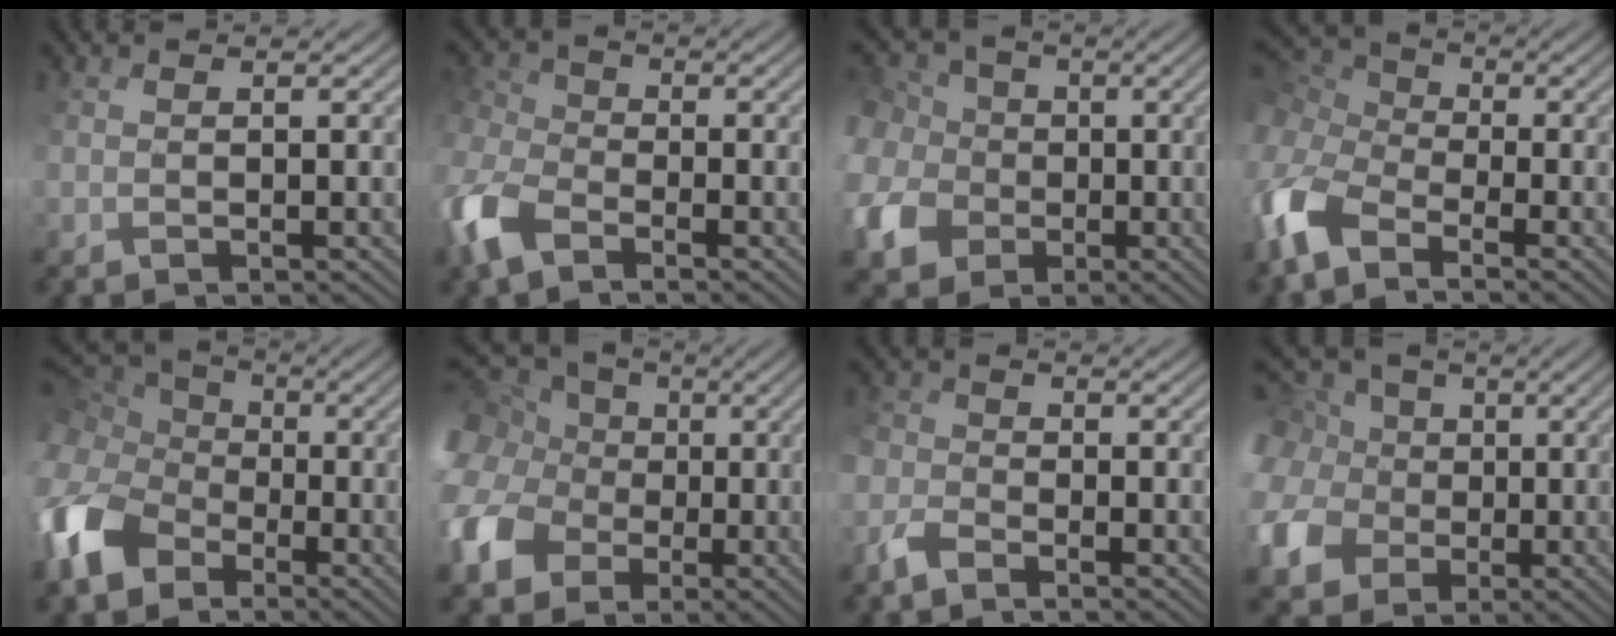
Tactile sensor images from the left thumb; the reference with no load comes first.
{"total": 7.5, "force": [-3.3, 4.4, 5.0], "torque": [-0.145, -0.006, -0.076]}
{"total": 10.6, "force": [0.4, 9.6, 4.6], "torque": [-0.168, -0.004, 0.000]}
{"total": 10.7, "force": [-4.8, 6.3, 7.3], "torque": [-0.223, -0.025, -0.062]}
{"total": 13.1, "force": [-3.7, 9.8, 7.8], "torque": [-0.244, -0.032, -0.053]}
{"total": 15.0, "force": [1.7, 12.6, 7.8], "torque": [-0.236, -0.004, 0.030]}
{"total": 3.1, "force": [-2.2, 1.3, 1.8], "torque": [-0.046, 0.004, -0.056]}
{"total": 10.1, "force": [2.3, 8.6, 4.9], "torque": [-0.171, 0.029, 0.044]}